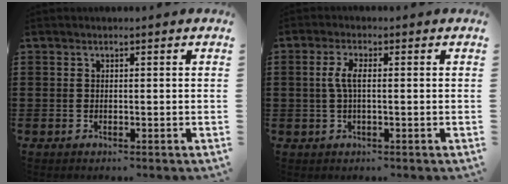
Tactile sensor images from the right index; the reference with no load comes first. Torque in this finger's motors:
{"motor_torque": [0.76, -0.07, 0.29, 0.10]}